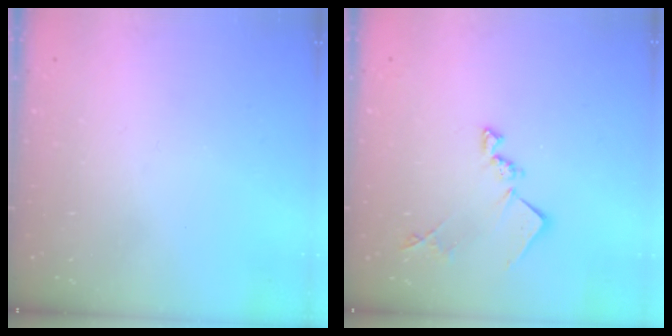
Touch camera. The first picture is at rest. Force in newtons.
{"total": 12.5, "press": 12.5, "slide": 0.3}